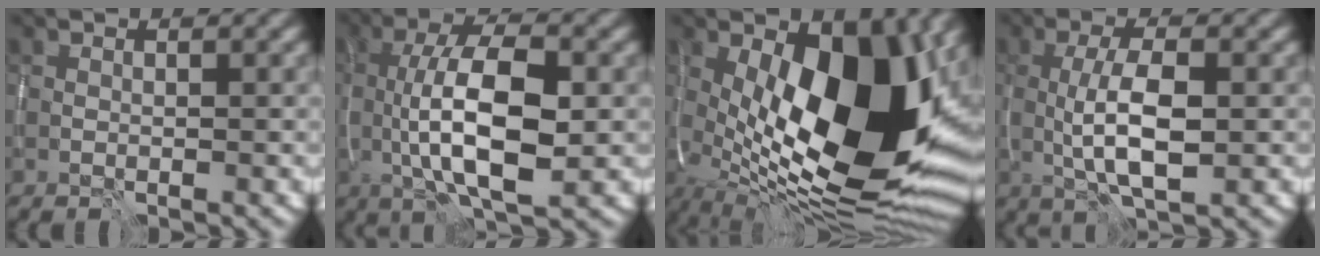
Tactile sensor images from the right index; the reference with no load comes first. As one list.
[{"total": 9.3, "force": [-0.4, 3.5, 8.6], "torque": [-0.147, 0.003, -0.008]}, {"total": 17.6, "force": [0.0, 8.3, 15.5], "torque": [-0.226, -0.010, 0.000]}, {"total": 5.3, "force": [-0.4, 1.7, 5.0], "torque": [-0.098, -0.001, -0.006]}]